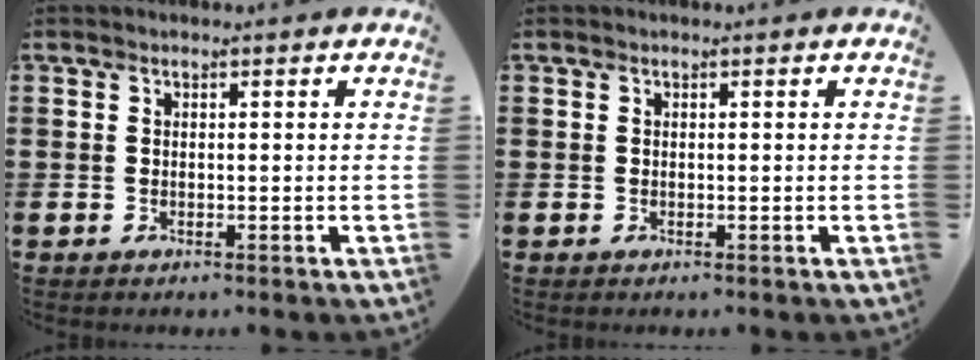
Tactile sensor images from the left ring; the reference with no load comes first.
{"total": 0.0}